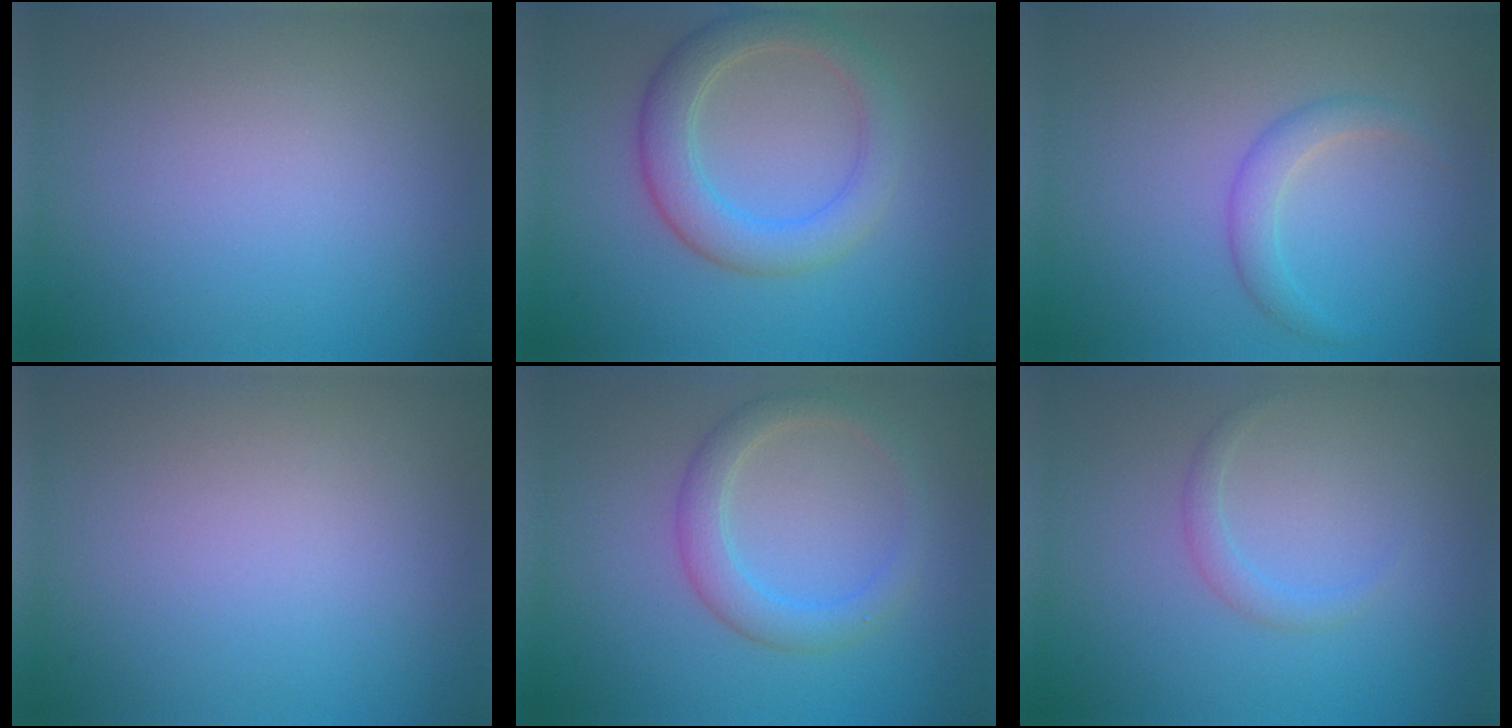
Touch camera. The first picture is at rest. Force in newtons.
{"total": 4.3, "press": 4.3, "slide": 0.2}
{"total": 1.9, "press": 1.9, "slide": 0.2}
{"total": 0.0}
{"total": 2.9, "press": 2.9, "slide": 0.2}
{"total": 1.2, "press": 1.1, "slide": 0.1}